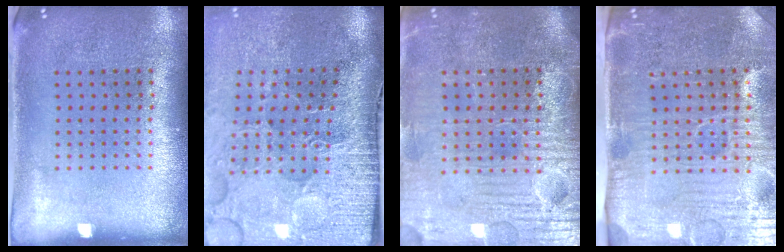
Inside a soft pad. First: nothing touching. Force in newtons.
{"total": 4.9, "press": 4.0, "slide": 2.8}
{"total": 4.1, "press": 3.8, "slide": 1.5}
{"total": 5.1, "press": 4.5, "slide": 2.5}